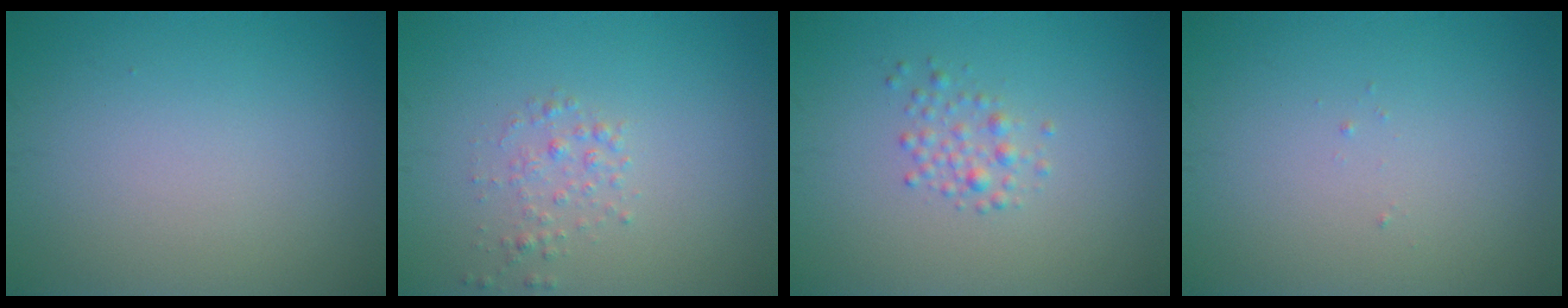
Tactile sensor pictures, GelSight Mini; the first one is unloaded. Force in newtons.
{"total": 1.4, "press": 1.4, "slide": 0.0}
{"total": 2.2, "press": 2.2, "slide": 0.1}
{"total": 0.0}